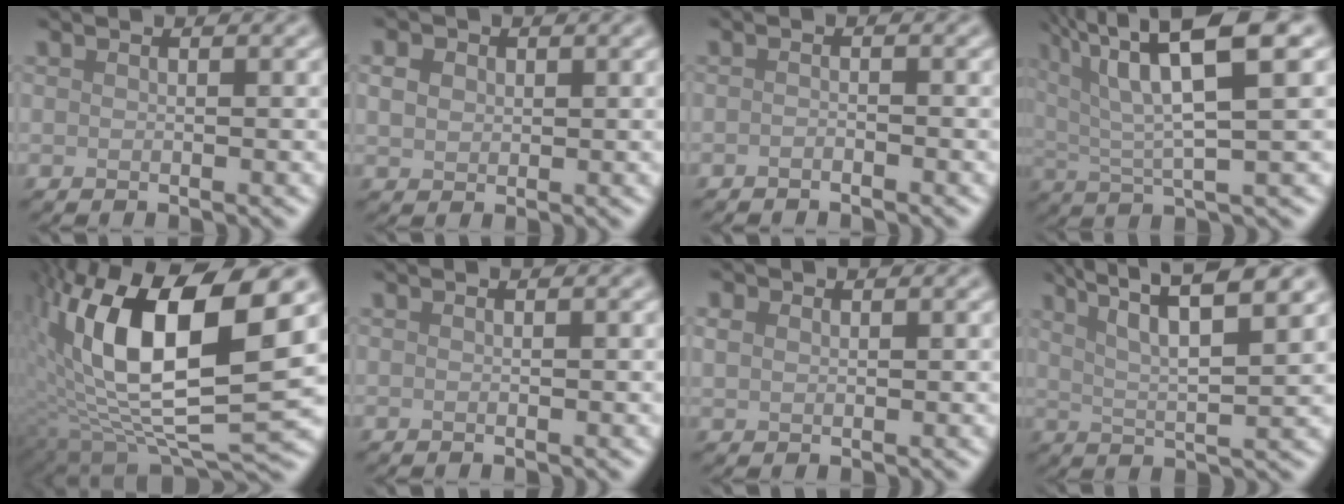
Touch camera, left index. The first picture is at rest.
{"total": 1.9, "force": [0.6, 1.5, 0.9], "torque": [-0.019, 0.001, 0.010]}
{"total": 0.8, "force": [-0.7, 0.1, 0.4], "torque": [-0.007, 0.000, -0.013]}
{"total": 9.7, "force": [4.9, 2.2, 8.1], "torque": [-0.131, 0.021, 0.084]}
{"total": 16.0, "force": [2.9, 6.3, 14.4], "torque": [-0.270, 0.003, 0.048]}
{"total": 0.0}
{"total": 1.2, "force": [0.7, 0.9, 0.5], "torque": [-0.012, 0.002, 0.014]}
{"total": 8.9, "force": [5.5, 2.2, 6.6], "torque": [-0.086, 0.021, 0.060]}